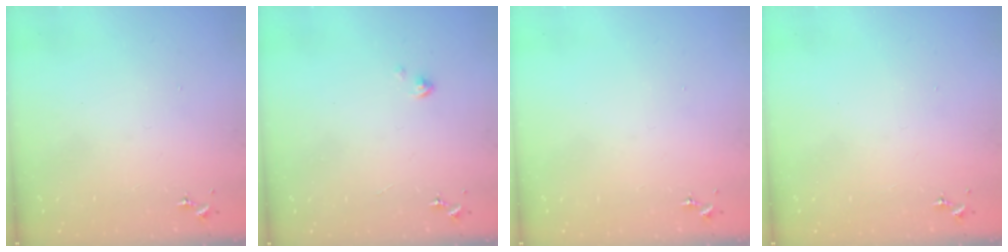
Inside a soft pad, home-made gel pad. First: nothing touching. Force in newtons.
{"total": 2.5, "press": 2.4, "slide": 0.2}
{"total": 0.0}
{"total": 0.0}